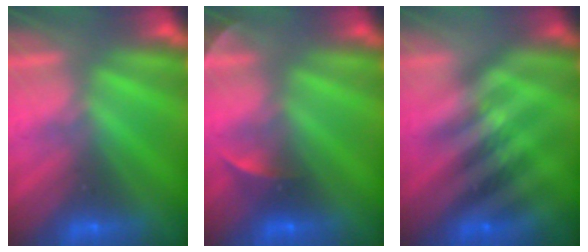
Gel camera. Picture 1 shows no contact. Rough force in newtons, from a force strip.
{"total": 2.3}
{"total": 2.3}